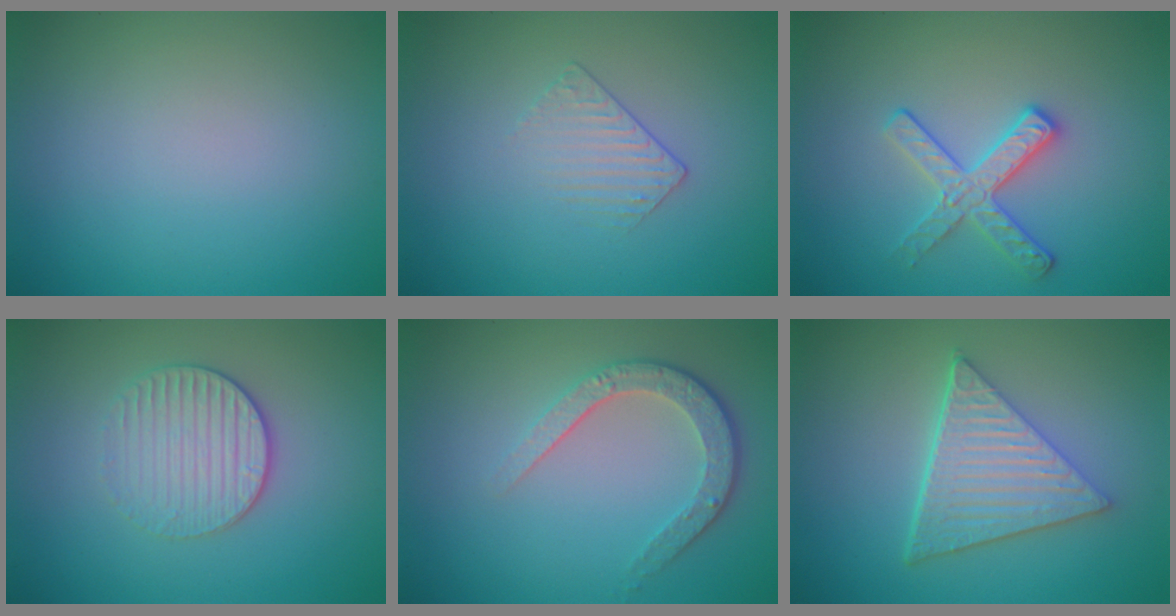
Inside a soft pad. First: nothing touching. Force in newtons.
{"total": 1.3, "press": 0.6, "slide": 1.1}
{"total": 2.8, "press": 2.7, "slide": 0.5}
{"total": 3.1, "press": 2.8, "slide": 1.2}
{"total": 3.6, "press": 2.8, "slide": 2.2}
{"total": 6.3, "press": 4.5, "slide": 4.3}